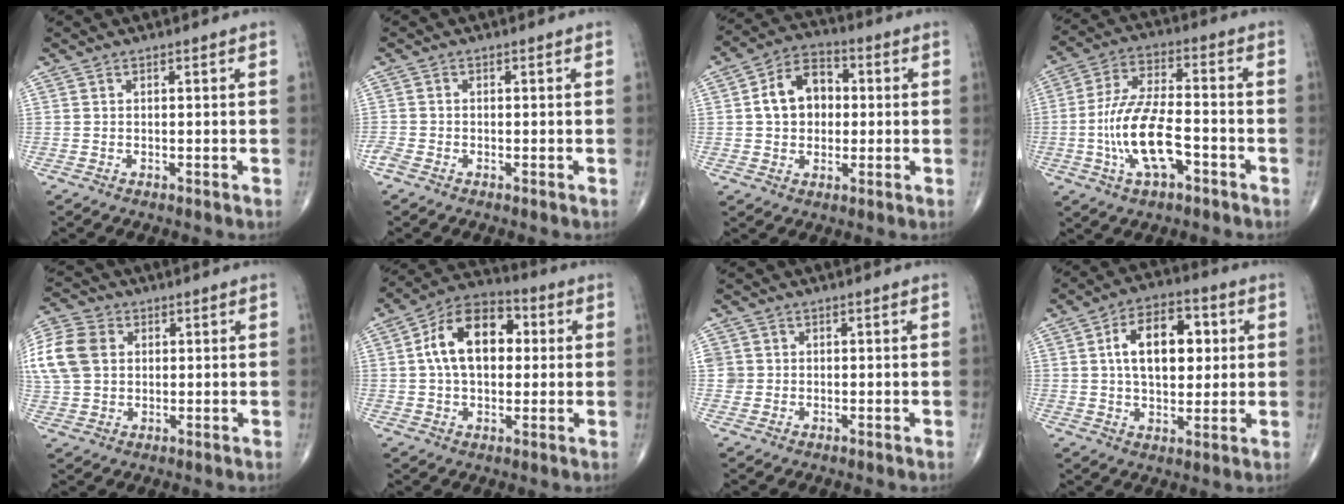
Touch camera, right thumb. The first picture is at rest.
{"total": 1.8, "force": [-1.2, 1.0, 0.9], "torque": [-0.025, 0.000, -0.026]}
{"total": 10.4, "force": [1.0, 7.8, 6.8], "torque": [-0.089, 0.020, 0.009]}
{"total": 13.6, "force": [-4.3, 5.8, 11.6], "torque": [-0.229, 0.029, -0.079]}
{"total": 21.0, "force": [4.8, 16.5, 12.0], "torque": [-0.318, 0.052, 0.104]}
{"total": 14.8, "force": [2.3, 9.4, 11.2], "torque": [-0.165, 0.024, 0.030]}
{"total": 2.6, "force": [0.2, 2.6, 0.3], "torque": [0.012, 0.005, 0.007]}
{"total": 14.1, "force": [2.8, 8.4, 11.0], "torque": [-0.145, 0.009, 0.041]}